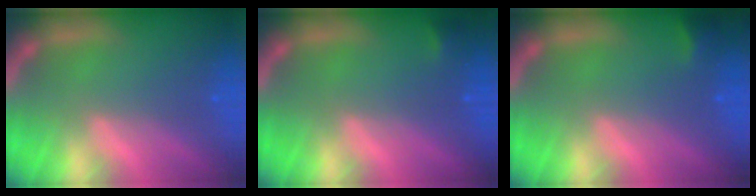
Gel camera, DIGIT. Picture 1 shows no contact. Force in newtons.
{"total": 0.9}
{"total": 1.4}